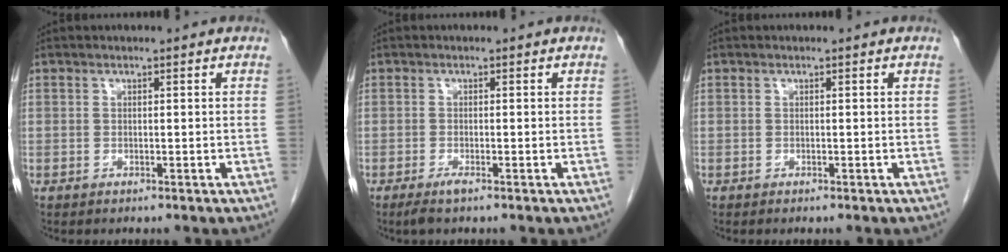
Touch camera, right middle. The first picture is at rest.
{"total": 1.5, "force": [-1.1, 0.1, 1.1], "torque": [-0.026, -0.005, -0.021]}
{"total": 0.0}